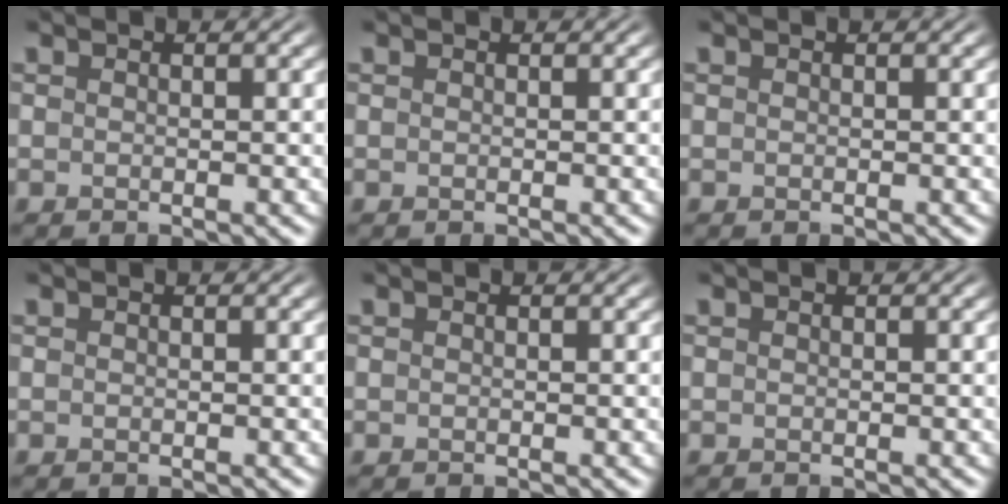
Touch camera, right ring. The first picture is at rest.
{"total": 0.0}
{"total": 0.0}
{"total": 0.0}
{"total": 0.0}
{"total": 0.0}